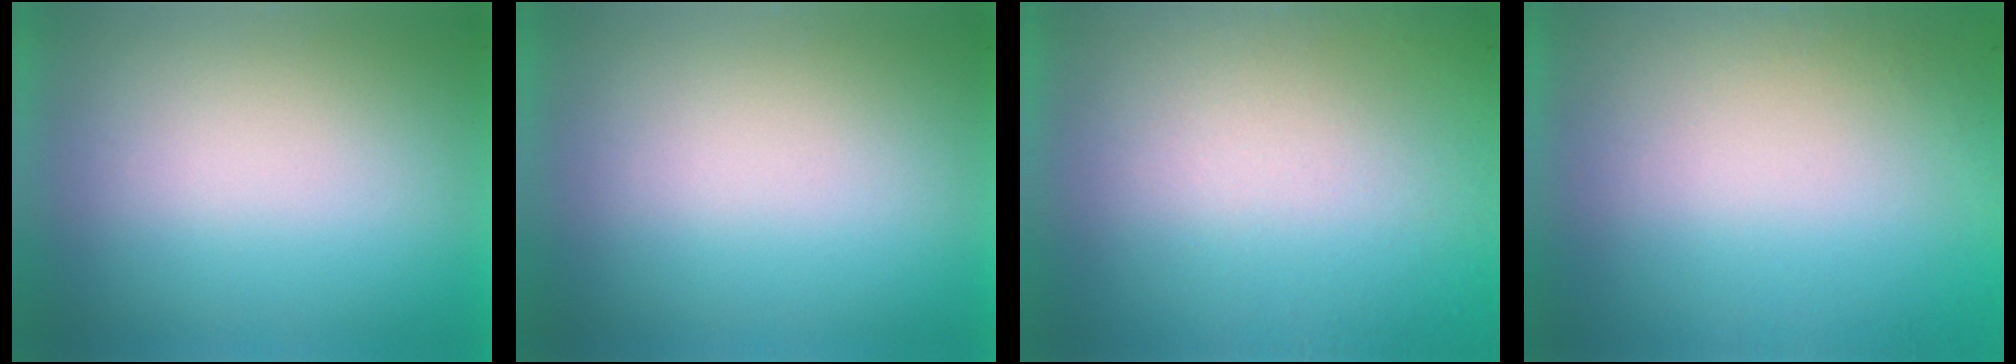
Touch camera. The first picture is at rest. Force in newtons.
{"total": 0.0}
{"total": 6.1}
{"total": 4.8}